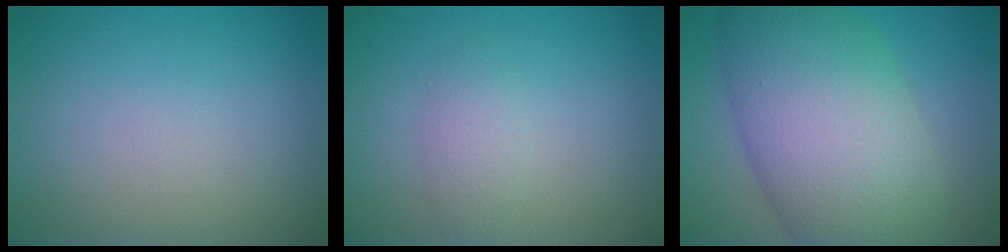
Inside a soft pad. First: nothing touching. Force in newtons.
{"total": 1.8, "press": 1.8, "slide": 0.0}
{"total": 12.5, "press": 12.5, "slide": 0.2}